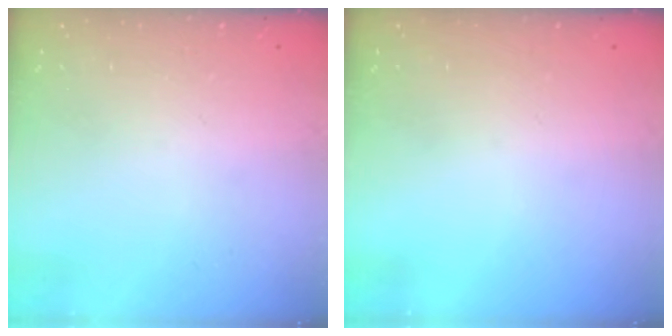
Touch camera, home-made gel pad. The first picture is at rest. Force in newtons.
{"total": 0.0}